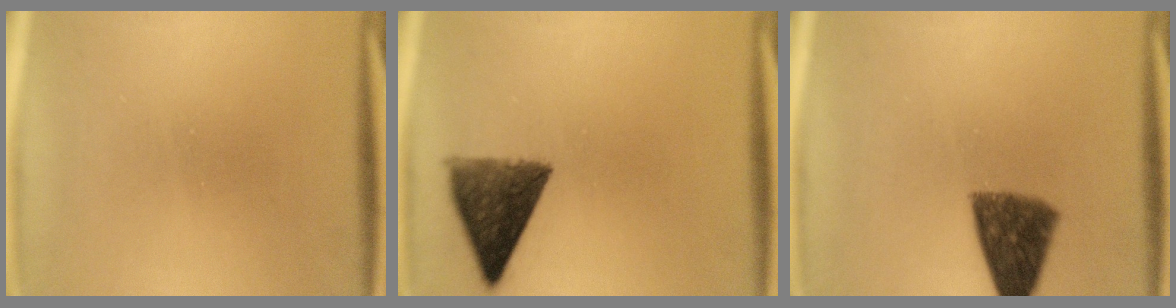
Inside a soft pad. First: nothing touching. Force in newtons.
{"total": 9.5}
{"total": 9.2}